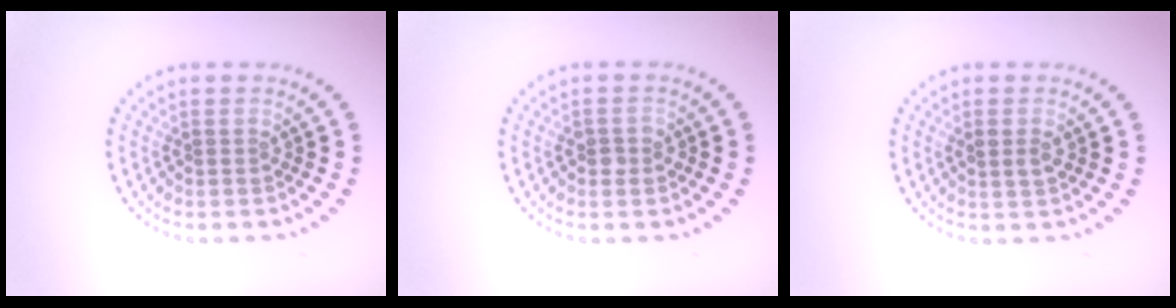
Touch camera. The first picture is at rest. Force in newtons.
{"total": 1.3, "press": 1.3, "slide": 0.4}
{"total": 1.5, "press": 1.5, "slide": 0.2}